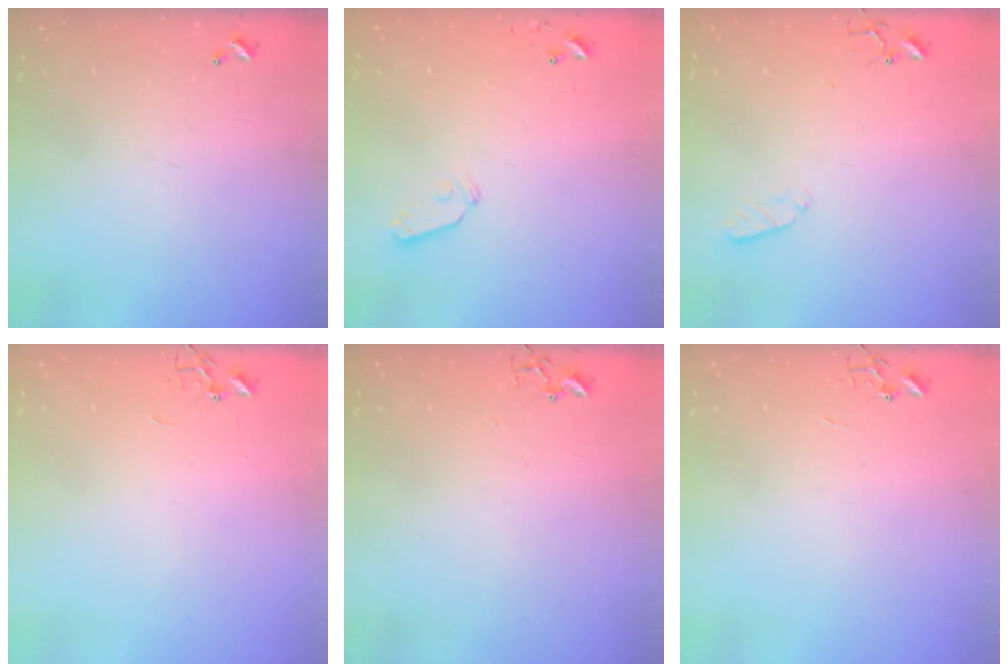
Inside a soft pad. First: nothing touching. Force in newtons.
{"total": 5.3, "press": 5.3, "slide": 0.1}
{"total": 2.9, "press": 2.8, "slide": 0.5}
{"total": 0.0}
{"total": 1.9, "press": 1.9, "slide": 0.2}
{"total": 0.0}